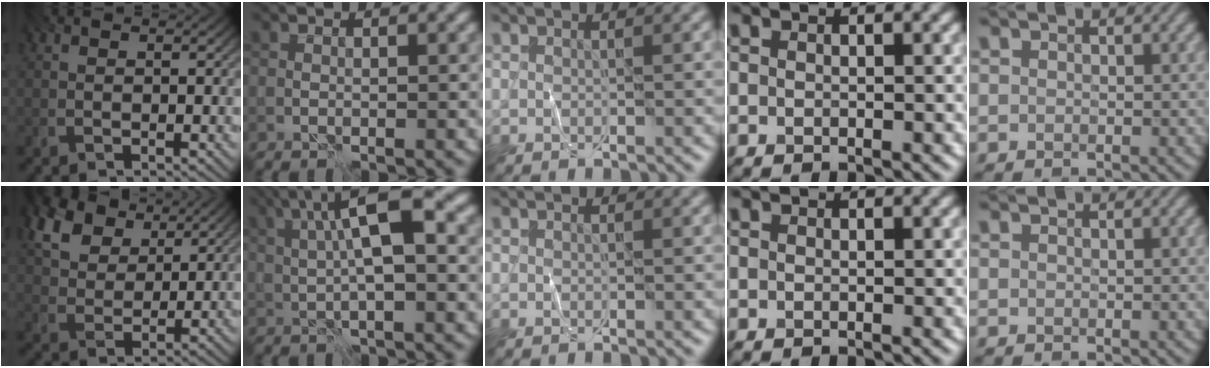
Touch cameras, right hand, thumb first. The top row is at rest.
{"thumb": {"total": 9.1, "force": [5.2, 5.4, 5.2], "torque": [-0.140, 0.011, 0.088]}, "index": {"total": 8.2, "force": [1.8, 2.2, 7.7], "torque": [-0.129, 0.018, 0.024]}}